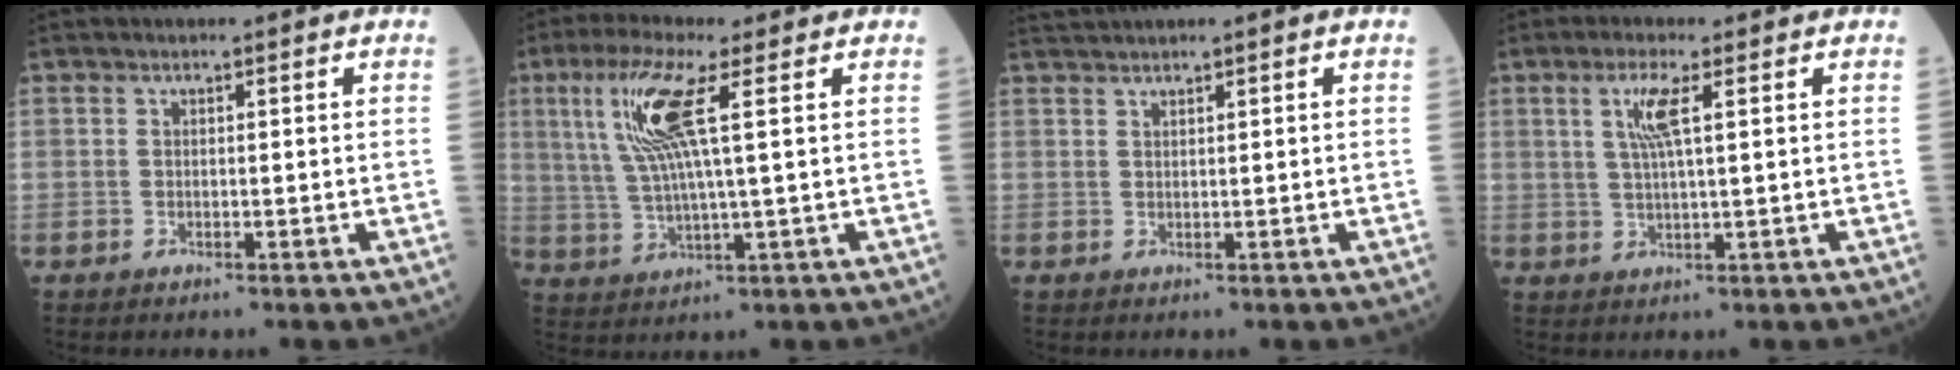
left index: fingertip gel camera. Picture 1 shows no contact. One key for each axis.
{"total": 9.3, "fx": 3.0, "fy": 0.2, "fz": 8.8, "tx": -0.197, "ty": 0.004, "tz": 0.058}
{"total": 1.5, "fx": 1.3, "fy": -0.3, "fz": 0.6, "tx": -0.015, "ty": 0.018, "tz": 0.032}
{"total": 4.3, "fx": 1.4, "fy": 0.1, "fz": 4.0, "tx": -0.087, "ty": -0.001, "tz": 0.028}